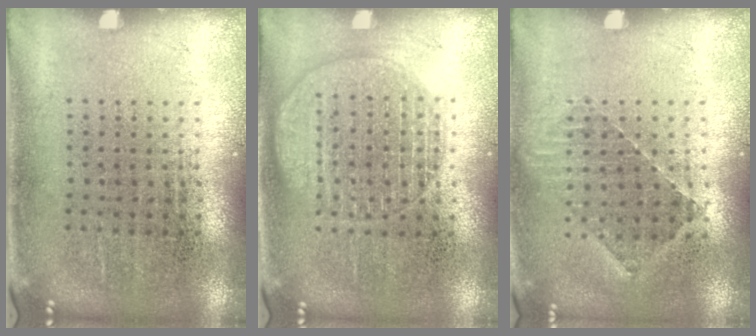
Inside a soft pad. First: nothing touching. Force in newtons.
{"total": 1.4, "press": 1.4, "slide": 0.1}
{"total": 1.0, "press": 0.9, "slide": 0.2}